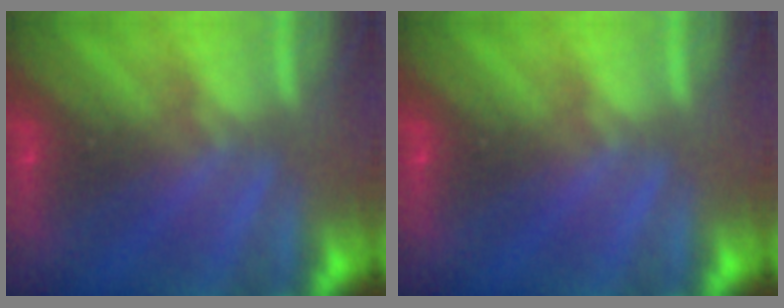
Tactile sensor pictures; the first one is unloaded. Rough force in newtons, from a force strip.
{"total": 0.0}